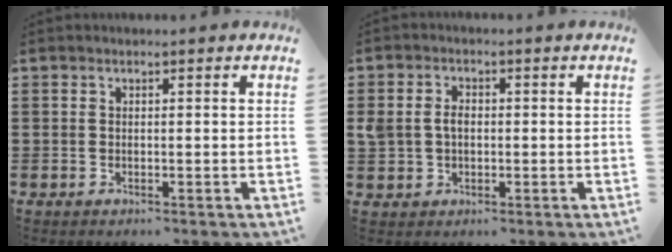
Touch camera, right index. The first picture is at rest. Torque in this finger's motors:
{"motor_torque": [0.11, 0.00, 0.12, 0.10]}